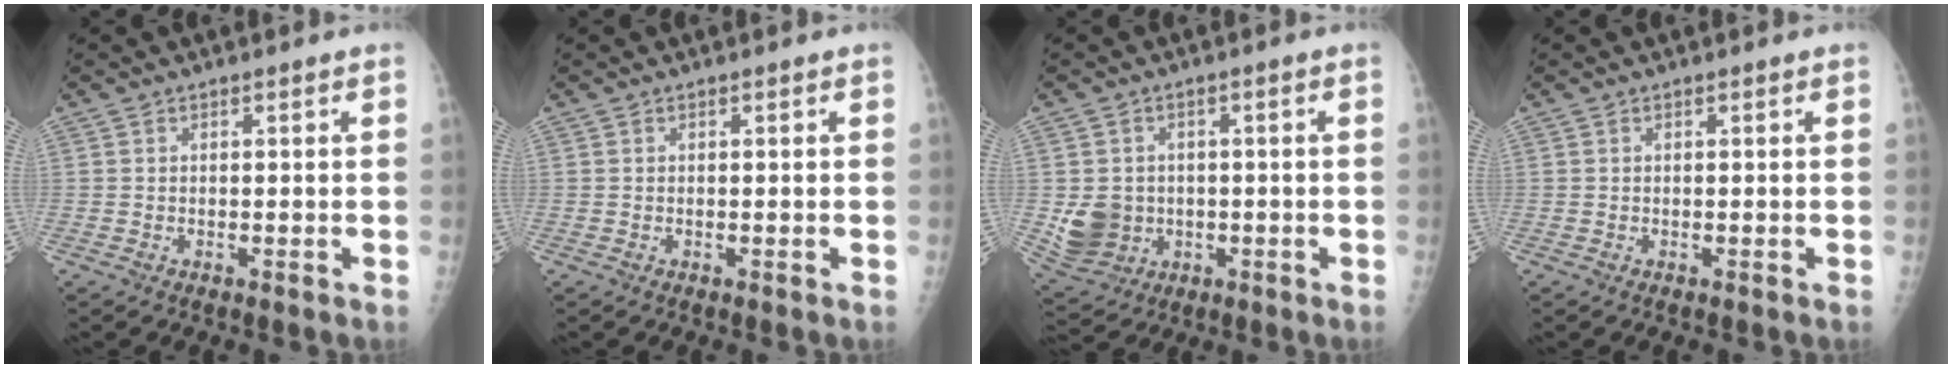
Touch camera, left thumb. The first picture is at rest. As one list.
[{"total": 0.0}, {"total": 7.6, "force": [-0.7, 6.8, 3.2], "torque": [-0.039, 0.003, 0.003]}, {"total": 0.0}]